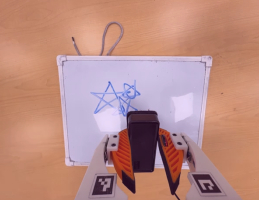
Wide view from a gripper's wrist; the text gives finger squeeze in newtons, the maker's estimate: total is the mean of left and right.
{"total": 9.7, "left": 8.1, "right": 11.4}